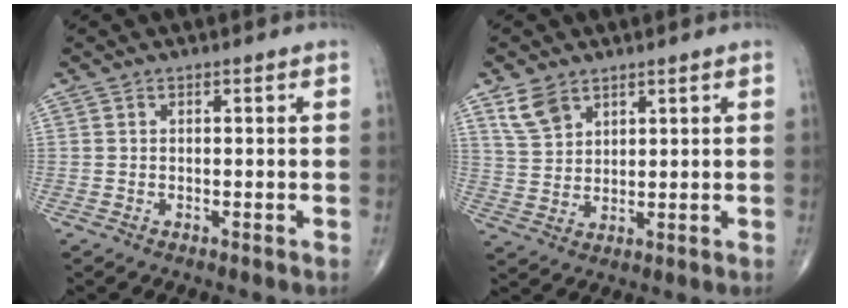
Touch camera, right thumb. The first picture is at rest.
{"total": 5.8, "force": [3.8, 3.6, 2.6], "torque": [-0.040, -0.016, 0.082]}